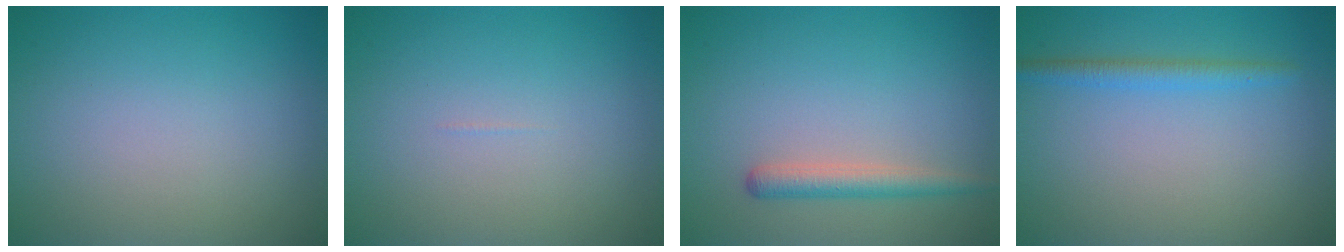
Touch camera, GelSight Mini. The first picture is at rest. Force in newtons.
{"total": 0.0}
{"total": 2.2, "press": 2.2, "slide": 0.1}
{"total": 1.8, "press": 1.8, "slide": 0.0}